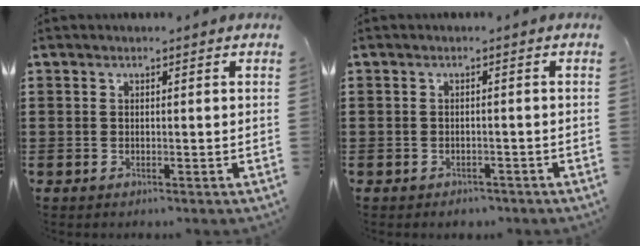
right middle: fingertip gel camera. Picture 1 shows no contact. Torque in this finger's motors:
{"motor_torque": [0.03, -0.03, -0.46, -0.02]}